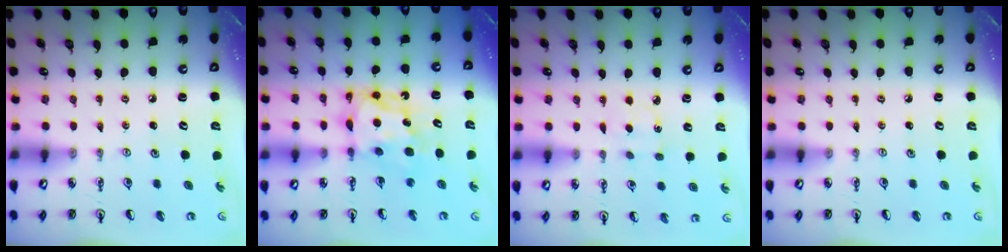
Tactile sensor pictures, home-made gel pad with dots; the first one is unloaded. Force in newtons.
{"total": 6.7, "press": 6.7, "slide": 0.6}
{"total": 2.9, "press": 2.9, "slide": 0.5}
{"total": 0.0}